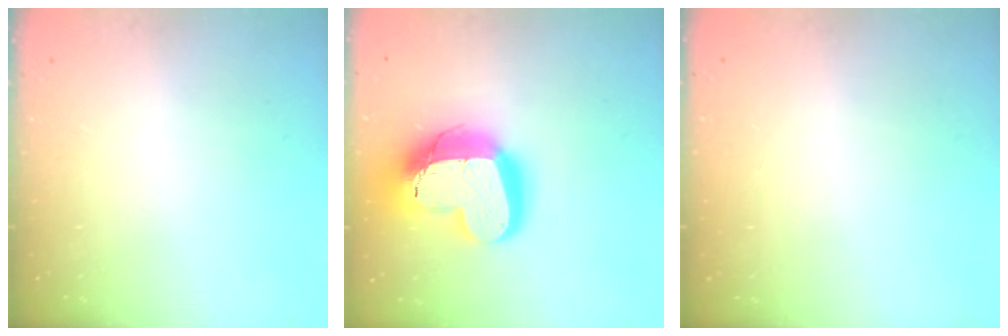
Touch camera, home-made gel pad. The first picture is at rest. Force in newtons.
{"total": 19.5, "press": 19.5, "slide": 1.6}
{"total": 0.0}